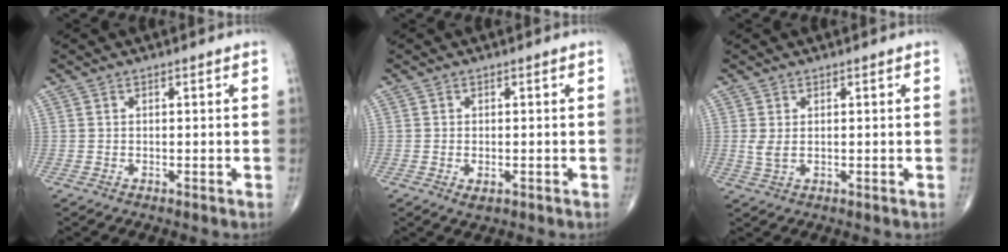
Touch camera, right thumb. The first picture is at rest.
{"total": 1.8, "force": [-0.6, 1.0, 1.4], "torque": [-0.019, 0.001, -0.006]}
{"total": 2.3, "force": [0.3, 1.1, 2.0], "torque": [-0.048, -0.002, 0.012]}